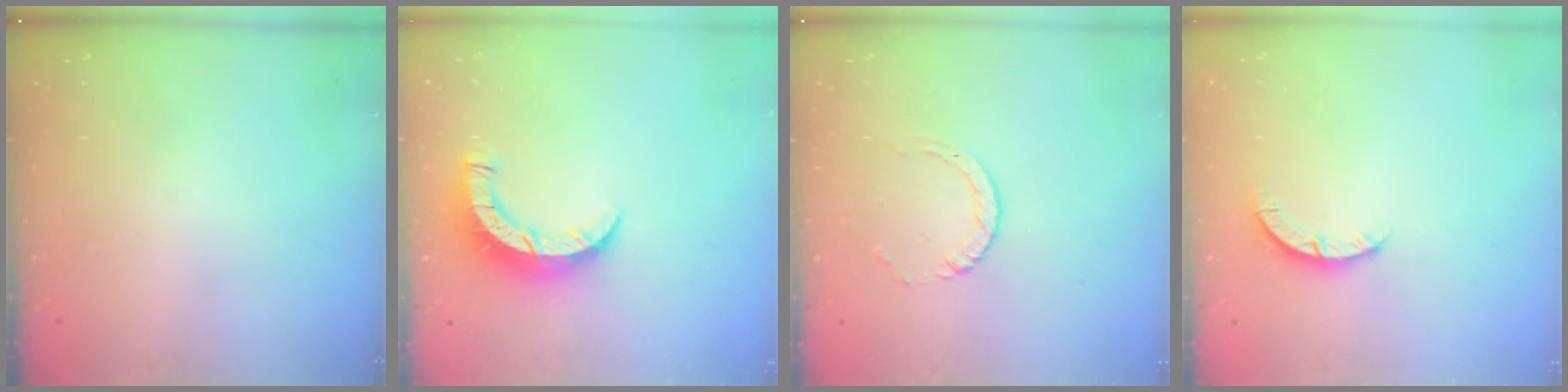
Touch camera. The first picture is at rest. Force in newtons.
{"total": 8.3, "press": 8.3, "slide": 0.4}
{"total": 1.0, "press": 1.0, "slide": 0.1}
{"total": 3.2, "press": 3.2, "slide": 0.4}